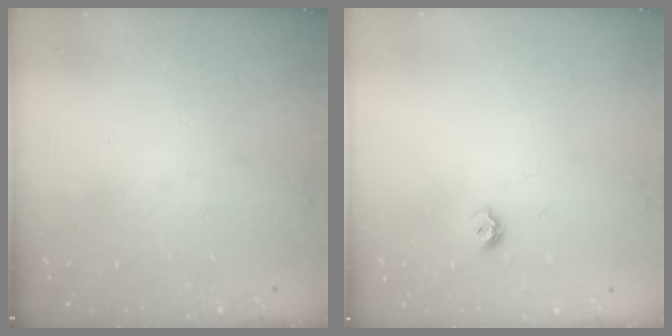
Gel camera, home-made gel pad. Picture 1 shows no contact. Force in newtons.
{"total": 5.7, "press": 5.7, "slide": 0.6}